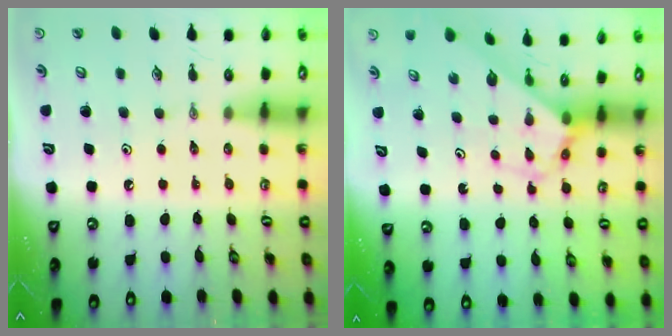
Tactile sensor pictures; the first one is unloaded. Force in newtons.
{"total": 2.8, "press": 2.8, "slide": 0.1}